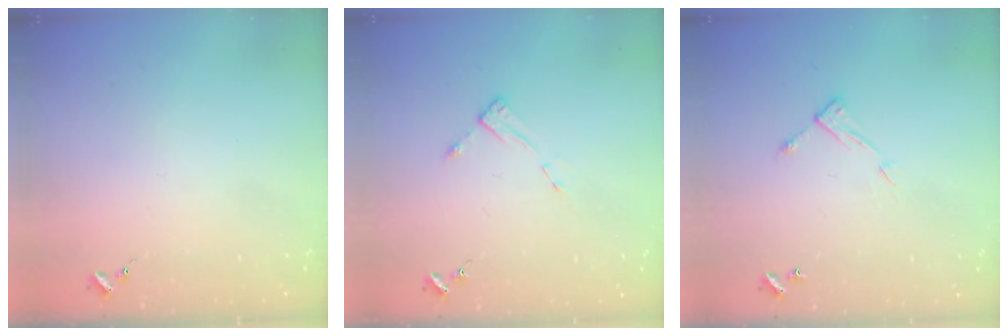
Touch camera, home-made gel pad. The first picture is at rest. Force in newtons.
{"total": 2.6, "press": 2.6, "slide": 0.3}
{"total": 6.4, "press": 6.4, "slide": 0.3}